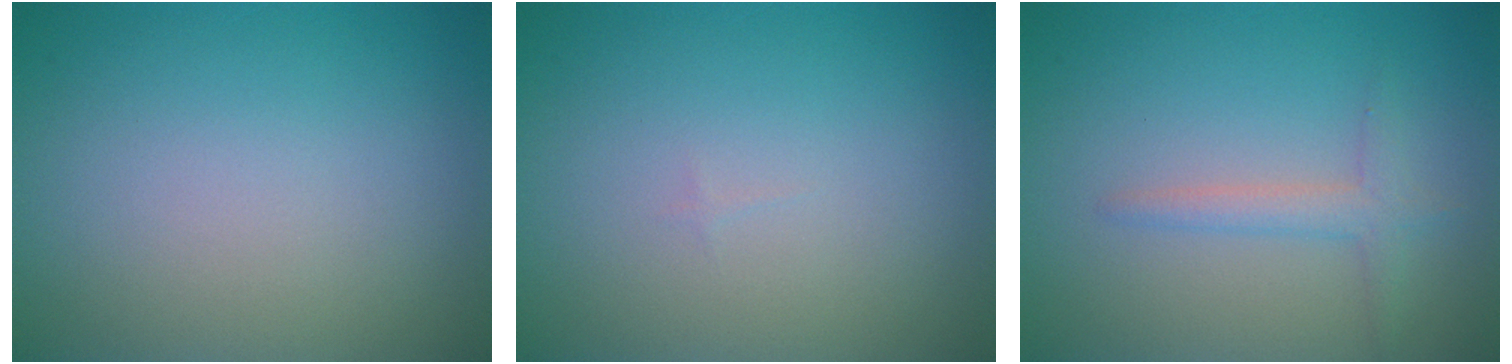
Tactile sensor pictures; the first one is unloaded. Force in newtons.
{"total": 0.0}
{"total": 1.7, "press": 1.7, "slide": 0.1}